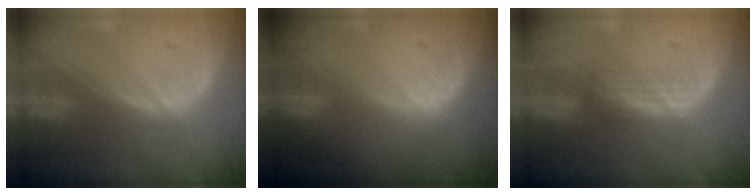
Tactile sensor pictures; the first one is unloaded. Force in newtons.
{"total": 0.0}
{"total": 2.2, "press": 2.2, "slide": 0.4}